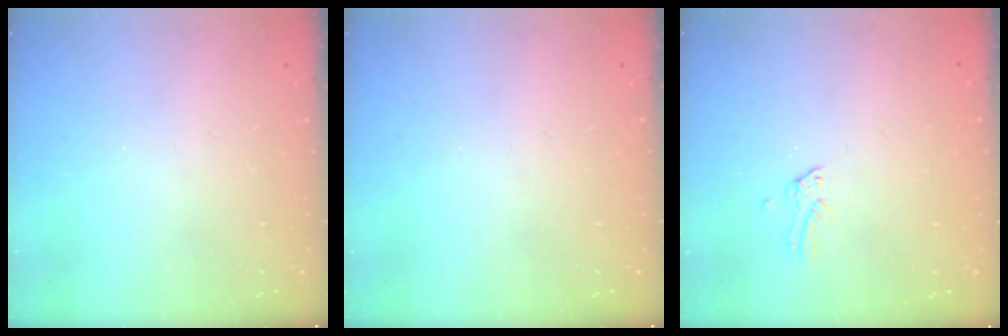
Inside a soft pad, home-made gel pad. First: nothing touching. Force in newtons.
{"total": 0.0}
{"total": 0.0}